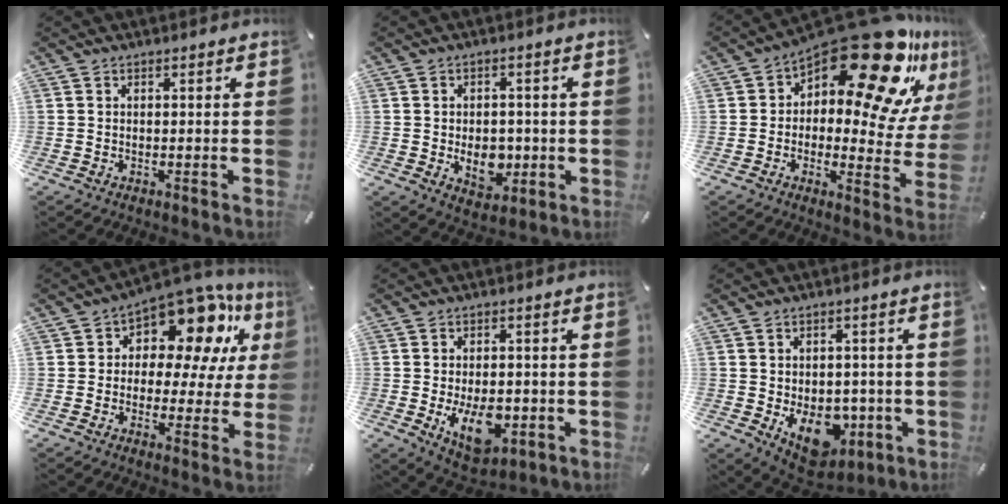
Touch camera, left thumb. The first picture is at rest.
{"total": 7.8, "force": [-1.1, 5.9, 5.0], "torque": [-0.067, -0.001, -0.019]}
{"total": 23.2, "force": [15.0, 9.1, 15.2], "torque": [-0.203, -0.124, 0.246]}
{"total": 14.4, "force": [8.5, 7.7, 8.9], "torque": [-0.133, -0.069, 0.144]}
{"total": 11.2, "force": [-2.4, 6.8, 8.6], "torque": [-0.126, -0.011, -0.037]}
{"total": 13.1, "force": [-3.6, 9.5, 8.2], "torque": [-0.098, -0.002, -0.055]}